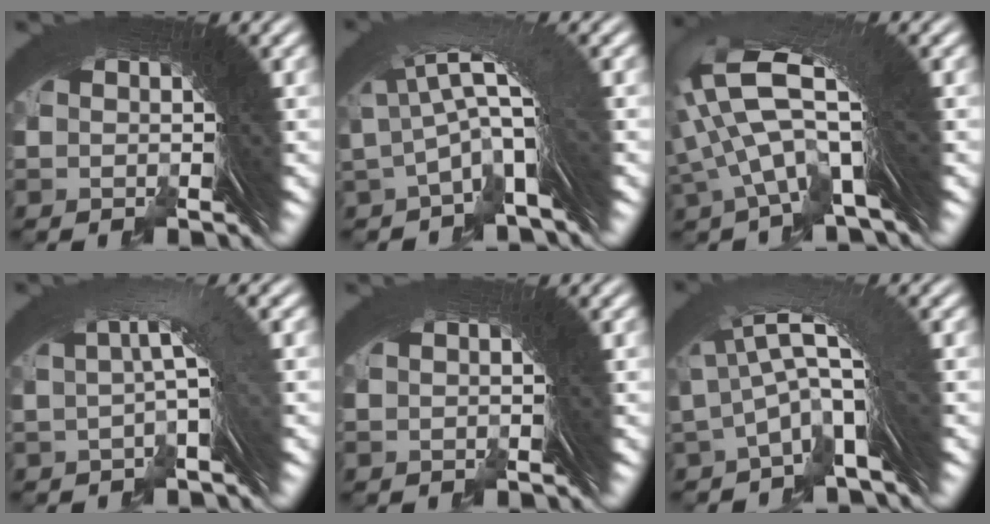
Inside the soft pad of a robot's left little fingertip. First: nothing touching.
{"total": 3.2, "force": [0.1, 0.4, 3.2], "torque": [-0.055, 0.008, 0.006]}
{"total": 6.5, "force": [1.7, 2.6, 5.7], "torque": [-0.136, 0.003, 0.025]}
{"total": 2.3, "force": [0.1, -0.9, 2.1], "torque": [-0.024, 0.018, 0.002]}
{"total": 0.8, "force": [0.0, -0.7, -0.4], "torque": [0.008, 0.006, 0.002]}
{"total": 3.6, "force": [0.1, 0.6, 3.6], "torque": [-0.065, 0.006, 0.006]}